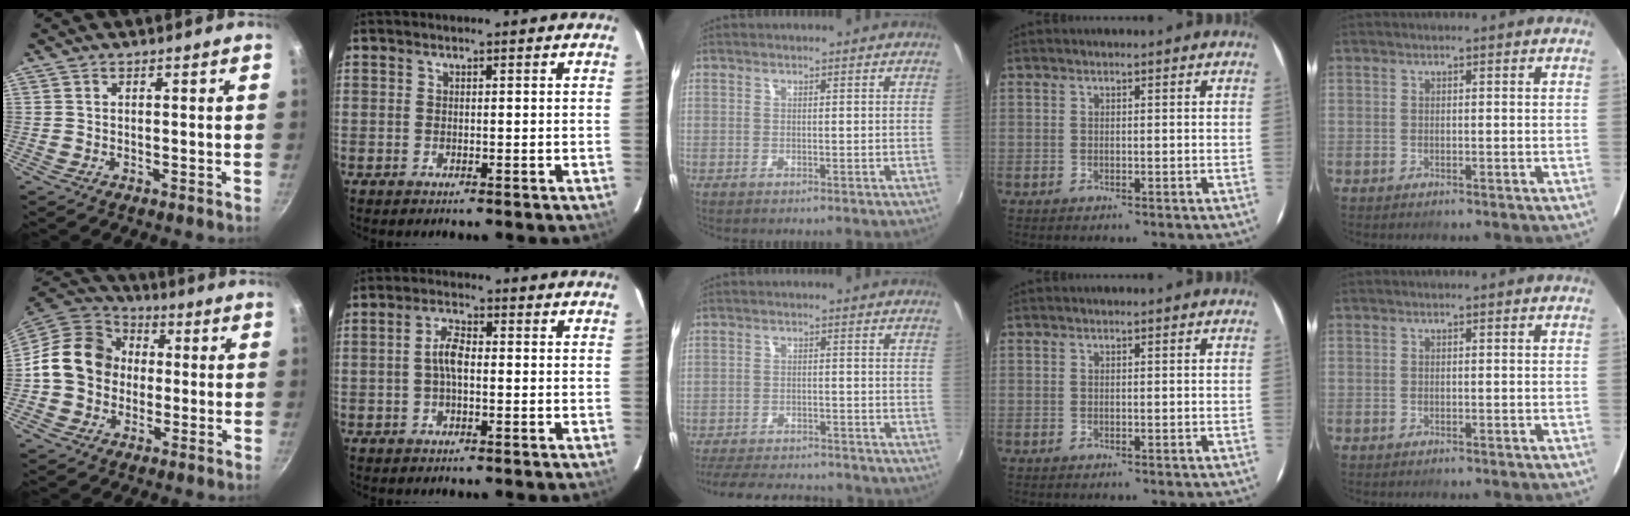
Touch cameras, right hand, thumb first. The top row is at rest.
{"thumb": {"total": 14.7, "force": [0.1, 12.5, 7.7], "torque": [-0.099, 0.030, -0.016]}, "index": {"total": 3.9, "force": [-0.4, 1.6, 3.6], "torque": [-0.074, 0.011, -0.008]}, "middle": {"total": 13.5, "force": [-12.0, 3.8, 5.0], "torque": [-0.121, -0.006, -0.177]}}